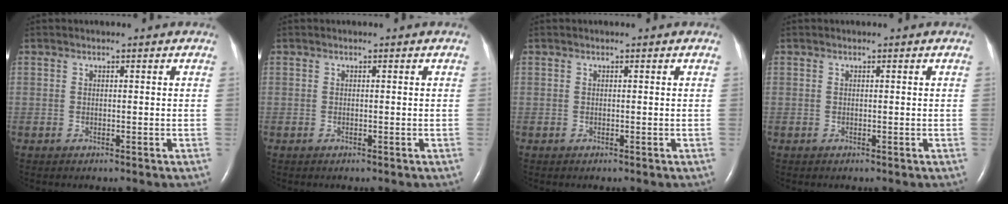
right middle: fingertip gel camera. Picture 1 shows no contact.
{"total": 0.0}
{"total": 0.0}
{"total": 0.0}